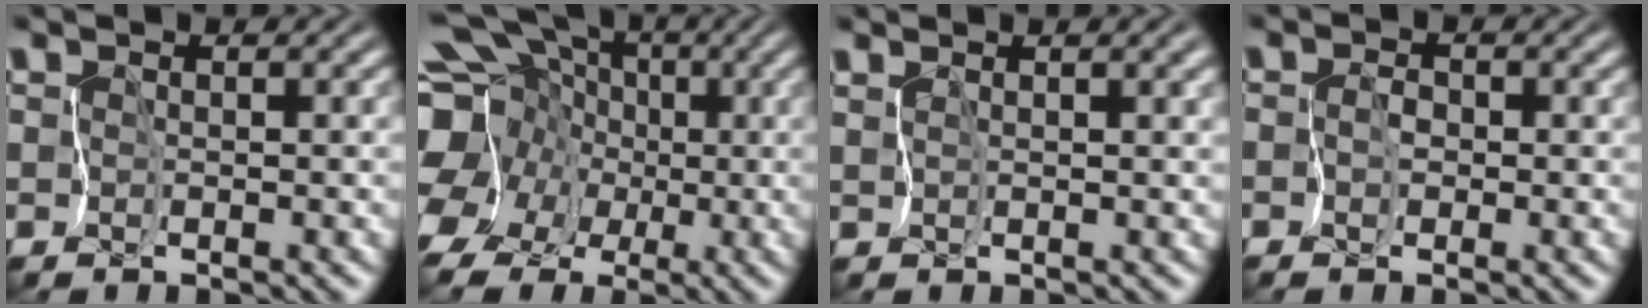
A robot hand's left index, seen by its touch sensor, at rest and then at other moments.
{"total": 17.1, "force": [-1.1, 15.5, 7.1], "torque": [-0.175, 0.022, -0.064]}
{"total": 3.5, "force": [2.2, 1.0, 2.5], "torque": [-0.041, 0.009, 0.037]}
{"total": 1.3, "force": [-0.4, 1.1, 0.6], "torque": [0.011, 0.007, -0.016]}